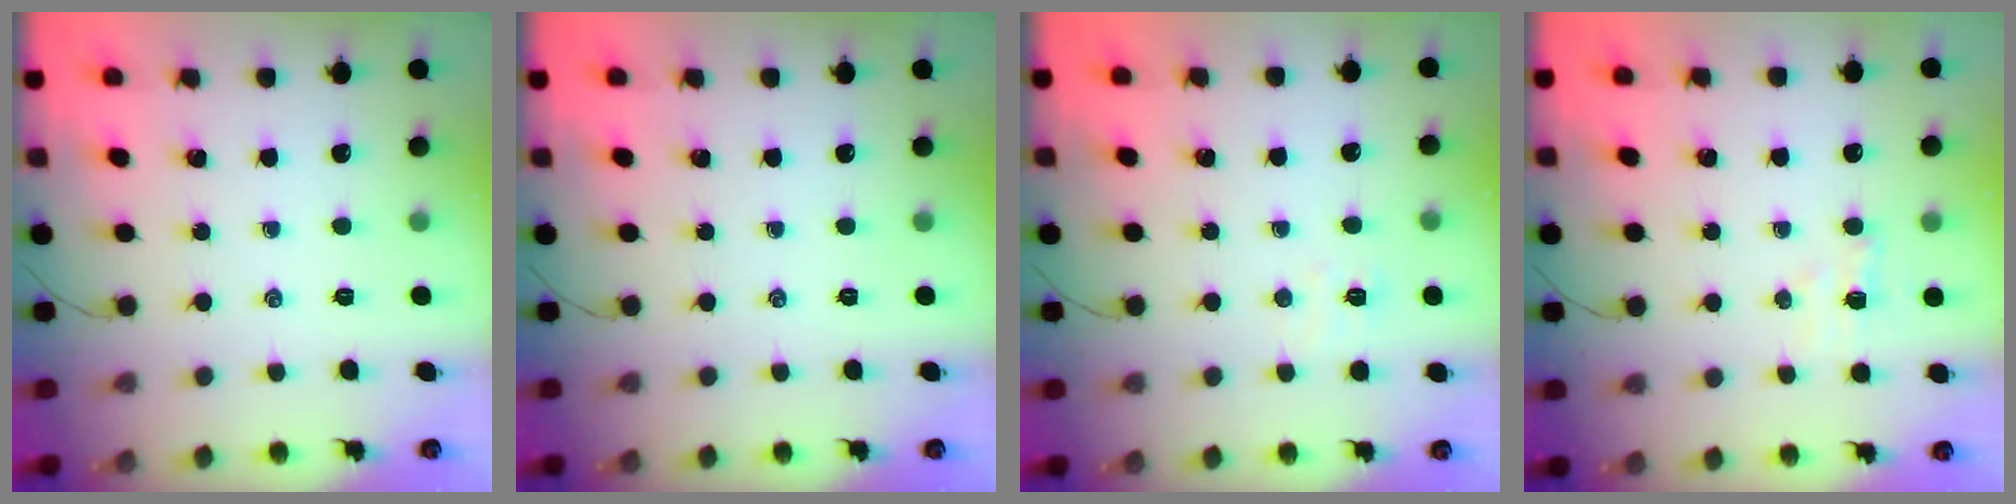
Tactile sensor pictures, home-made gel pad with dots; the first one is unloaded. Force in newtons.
{"total": 0.0}
{"total": 4.8, "press": 4.7, "slide": 1.2}
{"total": 4.1, "press": 3.9, "slide": 1.1}